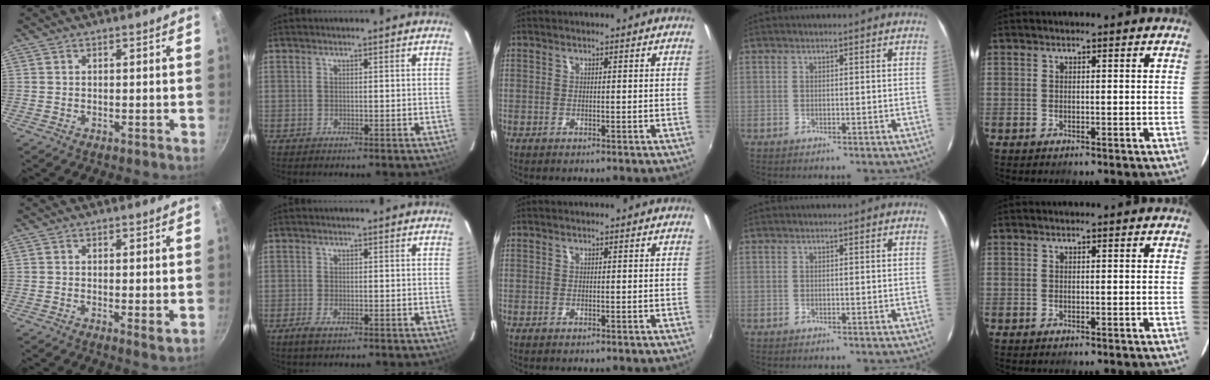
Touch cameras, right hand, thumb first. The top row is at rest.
{"thumb": {"total": 2.2, "force": [0.1, 0.5, 2.1], "torque": [-0.036, -0.011, -0.001]}, "index": {"total": 2.8, "force": [-1.8, 1.0, 1.9], "torque": [-0.044, -0.007, -0.034]}}